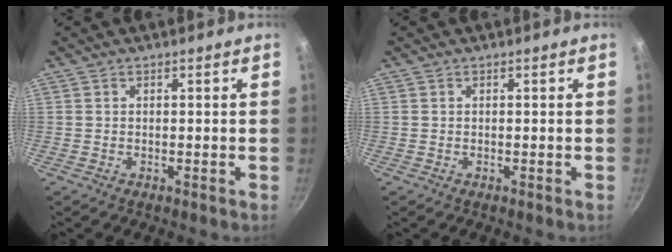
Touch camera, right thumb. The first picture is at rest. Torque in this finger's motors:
{"motor_torque": [-0.01, 0.01, 0.00, 0.00, 0.00]}